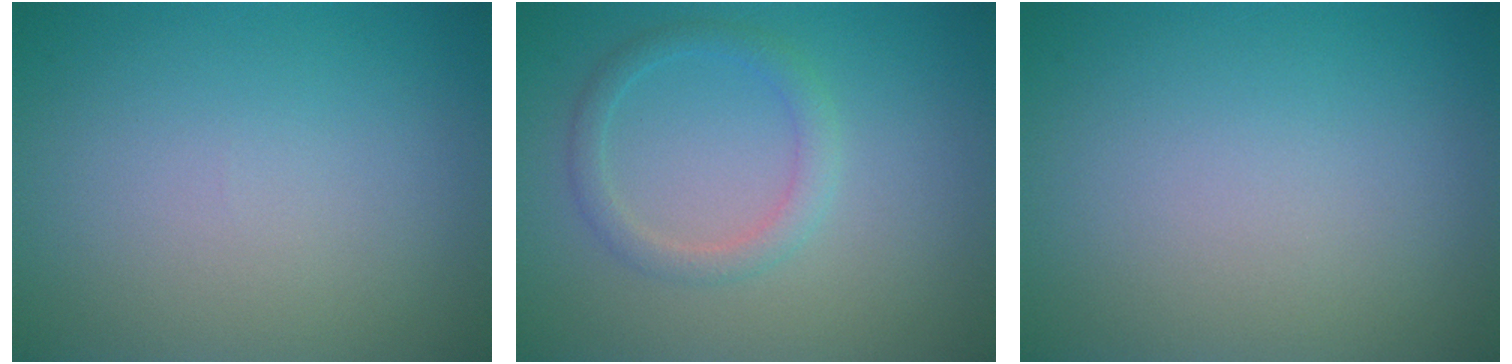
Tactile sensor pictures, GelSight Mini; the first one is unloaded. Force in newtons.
{"total": 2.0, "press": 2.0, "slide": 0.0}
{"total": 0.0}